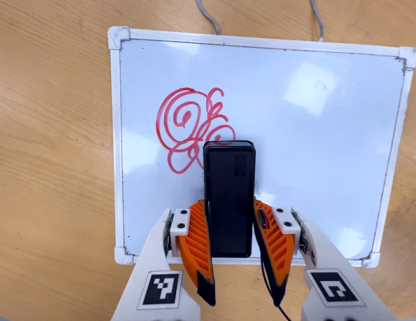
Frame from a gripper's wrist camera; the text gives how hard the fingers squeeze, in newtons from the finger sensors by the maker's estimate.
{"total": 4.9, "left": 3.5, "right": 6.2}